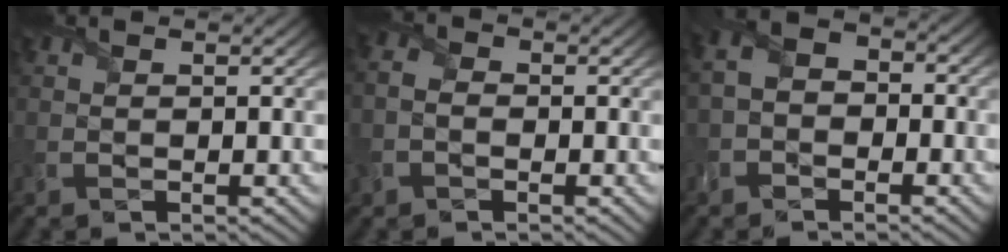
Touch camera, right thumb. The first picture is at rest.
{"total": 3.3, "force": [-1.1, 2.5, 1.9], "torque": [-0.056, 0.001, -0.019]}
{"total": 3.9, "force": [-1.9, 2.9, 1.7], "torque": [-0.031, 0.003, -0.045]}